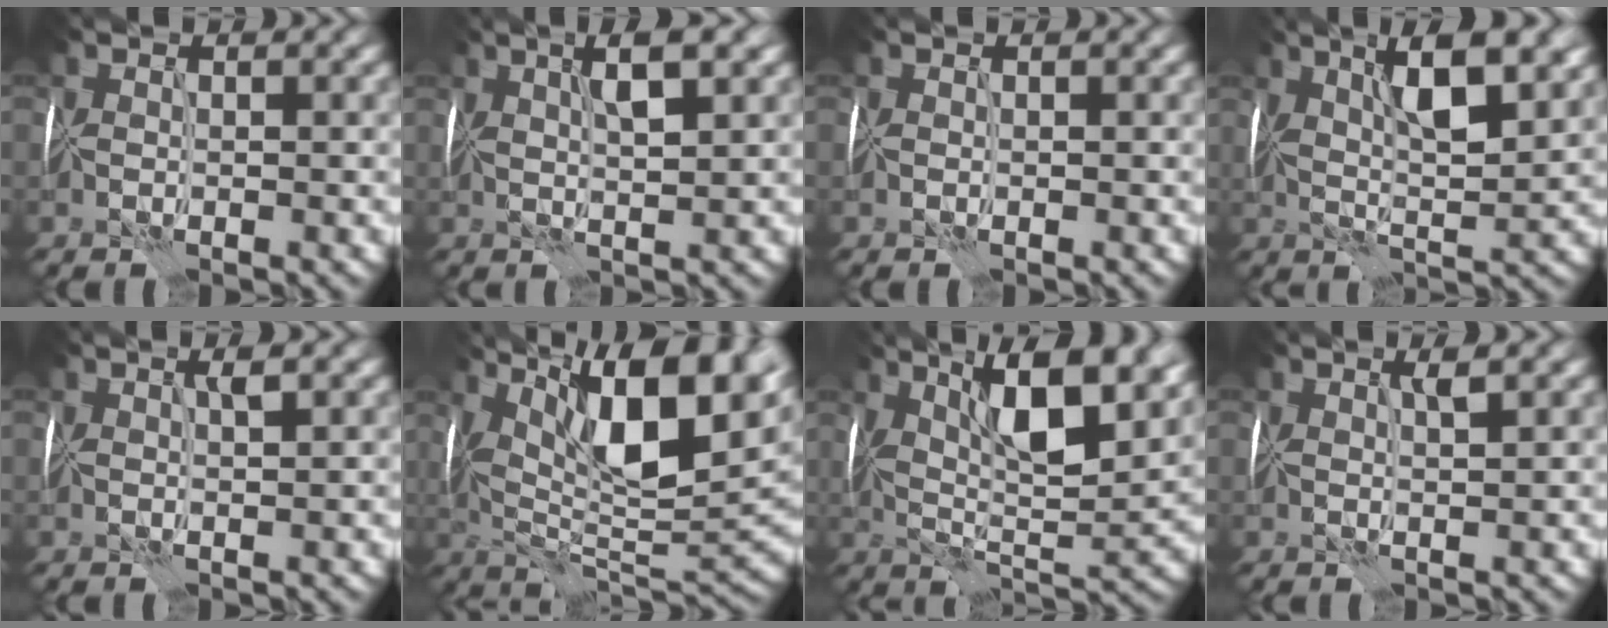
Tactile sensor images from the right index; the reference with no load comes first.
{"total": 3.7, "force": [2.1, 0.2, 3.1], "torque": [-0.047, 0.015, 0.028]}
{"total": 0.0}
{"total": 7.3, "force": [3.1, 1.9, 6.3], "torque": [-0.100, 0.009, 0.049]}
{"total": 1.2, "force": [0.8, -0.2, 0.8], "torque": [-0.009, 0.008, 0.013]}
{"total": 13.8, "force": [5.5, 5.5, 11.3], "torque": [-0.185, 0.013, 0.089]}
{"total": 10.6, "force": [4.6, 3.4, 9.0], "torque": [-0.142, 0.002, 0.075]}
{"total": 1.3, "force": [1.0, -0.6, 0.6], "torque": [-0.007, 0.007, 0.015]}